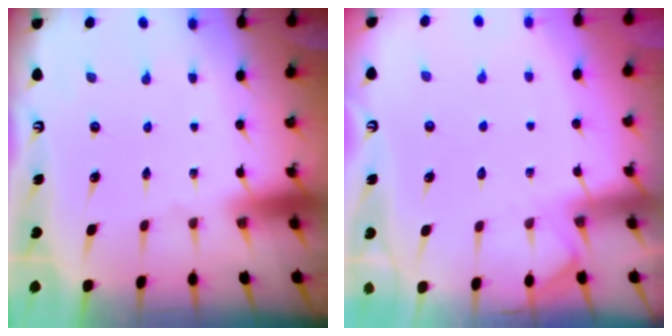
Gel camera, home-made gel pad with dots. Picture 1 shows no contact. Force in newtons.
{"total": 4.3, "press": 4.2, "slide": 0.4}